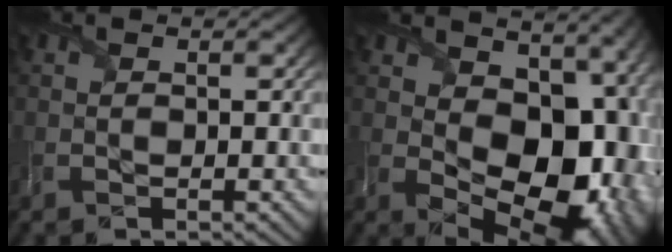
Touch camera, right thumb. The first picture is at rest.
{"total": 15.4, "force": [1.5, 10.4, 11.3], "torque": [-0.146, -0.028, 0.045]}